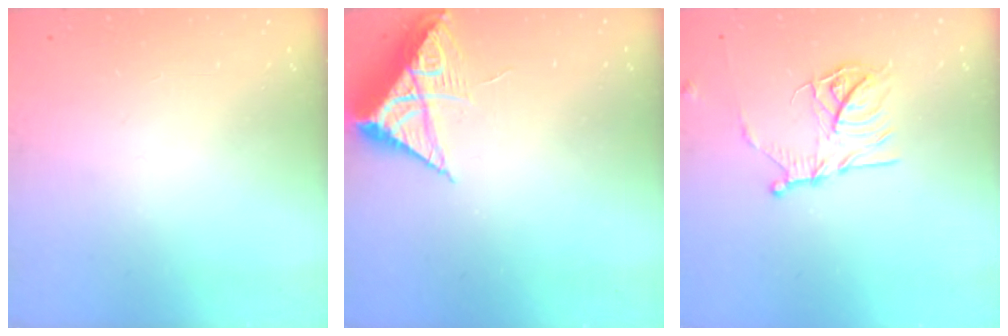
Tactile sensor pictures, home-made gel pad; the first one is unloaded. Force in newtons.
{"total": 8.3, "press": 8.3, "slide": 0.3}
{"total": 13.2, "press": 13.2, "slide": 0.8}